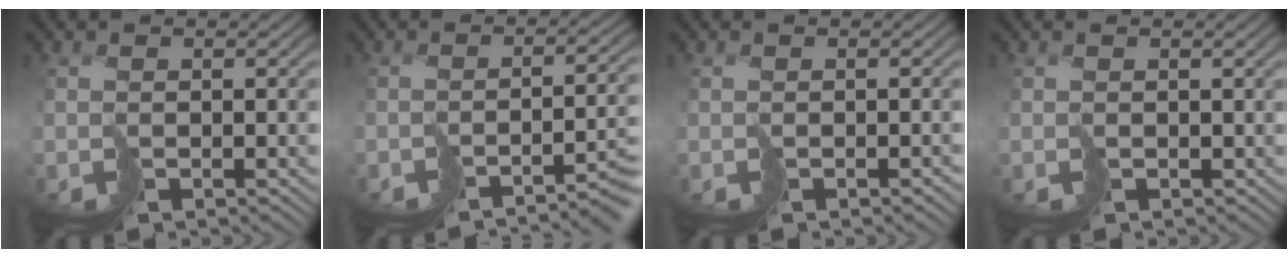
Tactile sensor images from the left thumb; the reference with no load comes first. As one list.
[{"total": 5.7, "force": [-4.6, 0.5, 3.4], "torque": [-0.031, -0.007, -0.070]}, {"total": 0.9, "force": [-0.8, 0.4, 0.4], "torque": [0.001, -0.002, -0.013]}, {"total": 0.8, "force": [0.3, 0.8, 0.1], "torque": [-0.009, -0.003, 0.005]}]